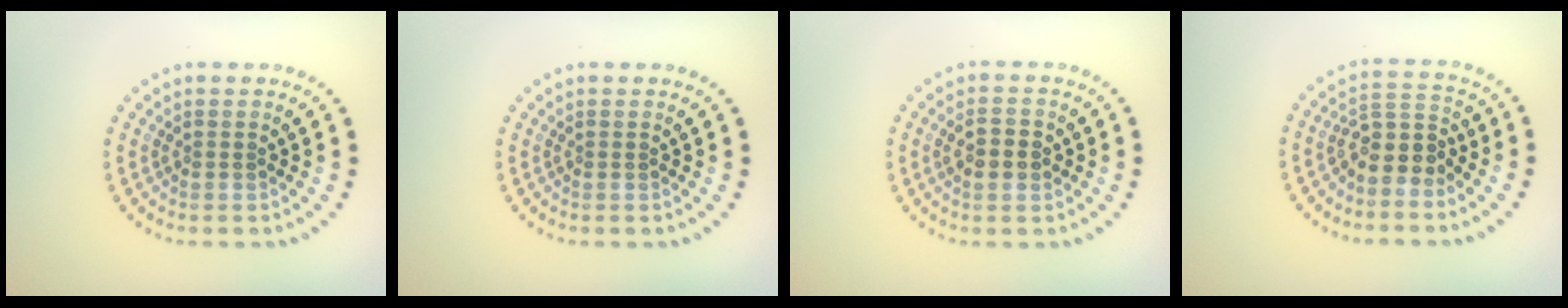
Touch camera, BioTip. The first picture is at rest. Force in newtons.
{"total": 0.0}
{"total": 2.2, "press": 2.2, "slide": 0.1}
{"total": 3.5, "press": 2.9, "slide": 2.0}